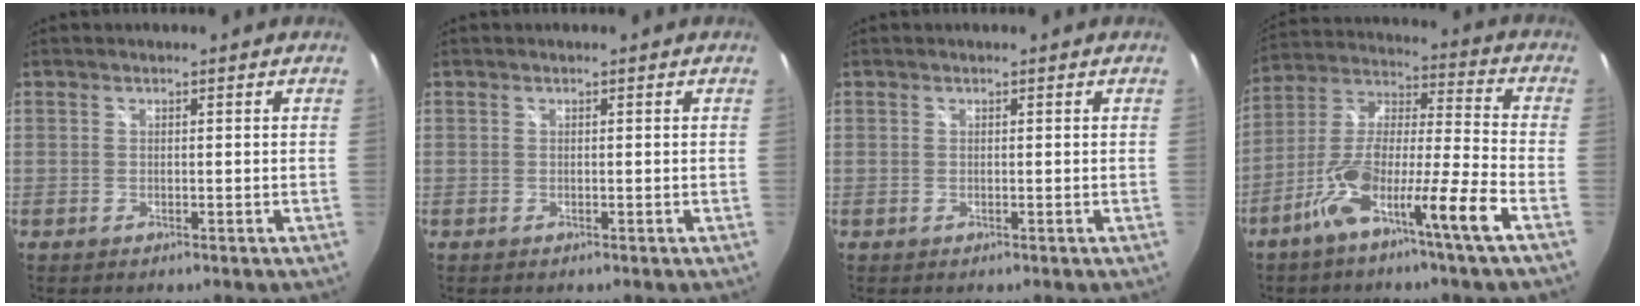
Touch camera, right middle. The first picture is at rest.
{"total": 0.0}
{"total": 0.0}
{"total": 14.4, "force": [-8.5, -0.4, 11.7], "torque": [-0.210, -0.006, -0.158]}